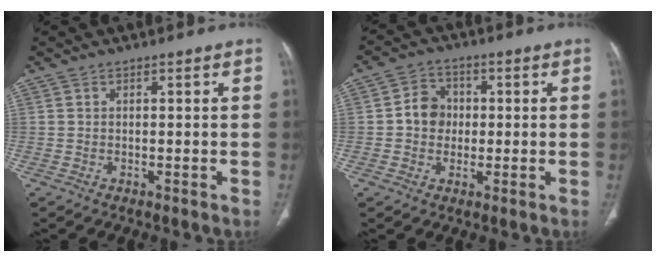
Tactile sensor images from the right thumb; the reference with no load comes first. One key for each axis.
{"total": 6.1, "fx": 0.0, "fy": 5.4, "fz": 2.8, "tx": -0.022, "ty": 0.012, "tz": -0.008}